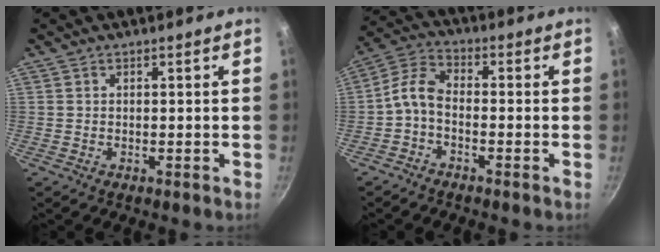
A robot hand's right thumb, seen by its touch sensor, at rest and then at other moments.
{"total": 5.7, "force": [-2.1, 3.1, 4.3], "torque": [-0.098, 0.034, -0.055]}